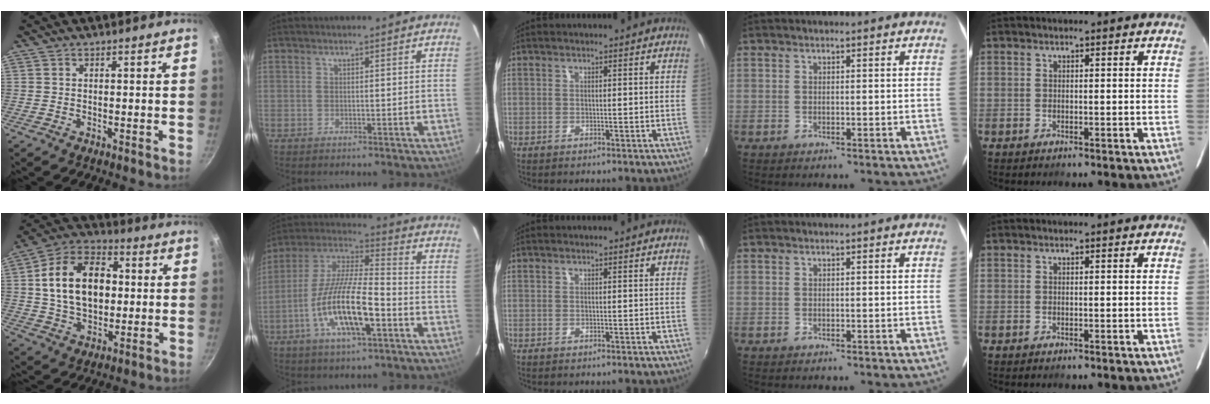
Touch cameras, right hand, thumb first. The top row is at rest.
{"thumb": {"total": 17.5, "force": [1.7, 11.9, 12.8], "torque": [-0.185, 0.020, 0.021]}, "index": {"total": 16.5, "force": [-6.3, 4.6, 14.6], "torque": [-0.294, -0.013, -0.119]}}